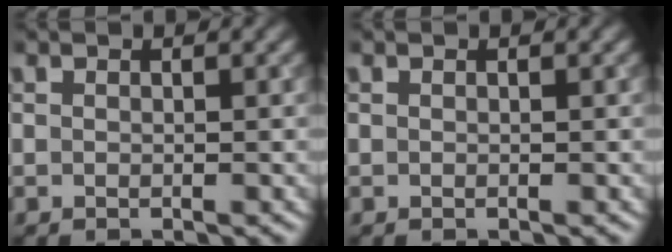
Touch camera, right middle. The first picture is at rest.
{"total": 0.0}